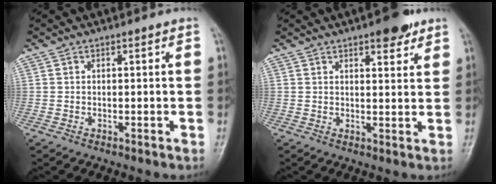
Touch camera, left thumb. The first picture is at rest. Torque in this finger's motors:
{"motor_torque": [1.00, 0.58, 0.38, -0.44, 0.01]}